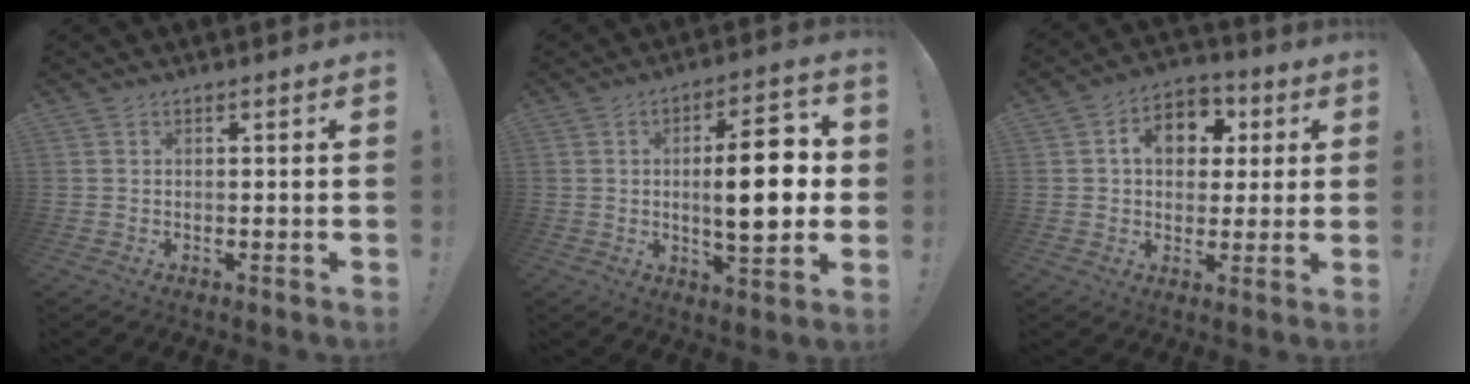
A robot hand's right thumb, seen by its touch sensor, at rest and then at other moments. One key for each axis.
{"total": 15.3, "fx": 0.6, "fy": 5.0, "fz": 14.4, "tx": -0.212, "ty": -0.001, "tz": 0.002}
{"total": 10.7, "fx": 2.9, "fy": 8.2, "fz": 6.2, "tx": -0.089, "ty": 0.002, "tz": 0.054}